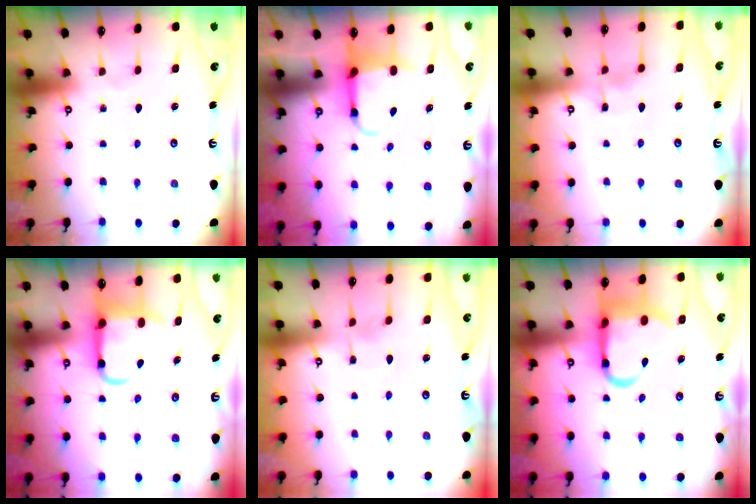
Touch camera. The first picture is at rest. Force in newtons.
{"total": 3.8, "press": 3.7, "slide": 1.0}
{"total": 3.9, "press": 3.9, "slide": 0.2}
{"total": 7.4, "press": 7.2, "slide": 1.4}
{"total": 2.3, "press": 2.3, "slide": 0.3}
{"total": 14.1, "press": 14.0, "slide": 1.7}